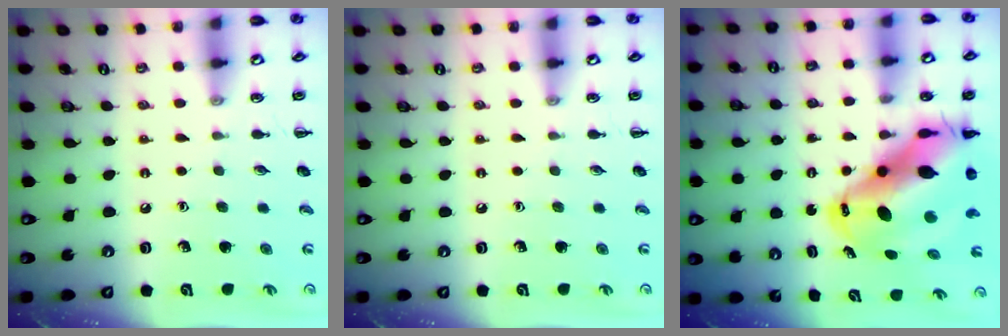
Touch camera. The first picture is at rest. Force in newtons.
{"total": 0.0}
{"total": 15.8, "press": 15.3, "slide": 4.1}